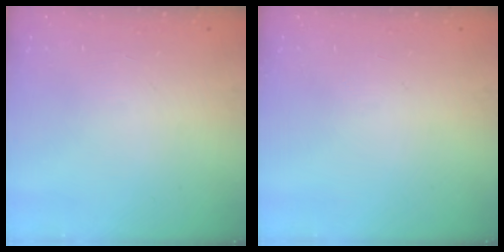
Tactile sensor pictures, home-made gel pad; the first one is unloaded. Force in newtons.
{"total": 0.0}